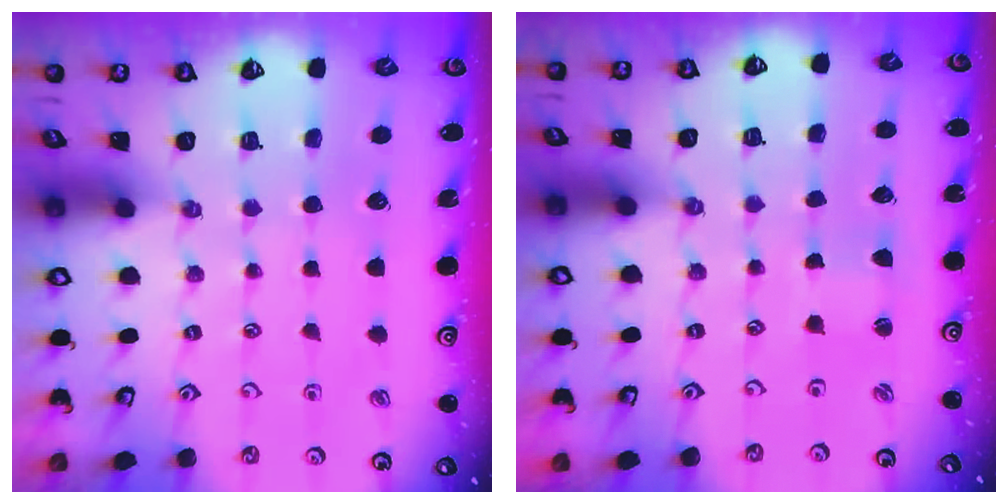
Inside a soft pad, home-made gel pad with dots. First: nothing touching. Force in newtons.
{"total": 1.8, "press": 1.7, "slide": 0.4}